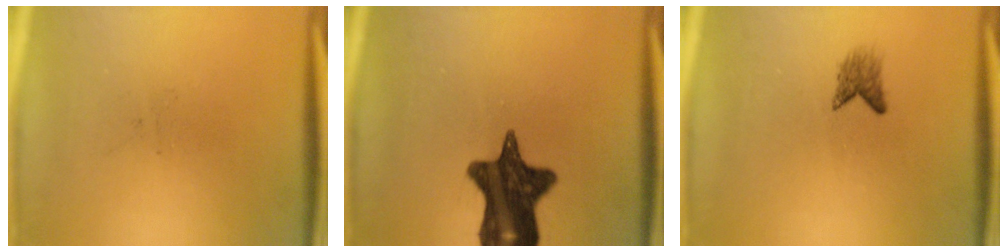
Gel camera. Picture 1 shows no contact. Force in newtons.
{"total": 14.2}
{"total": 1.9}